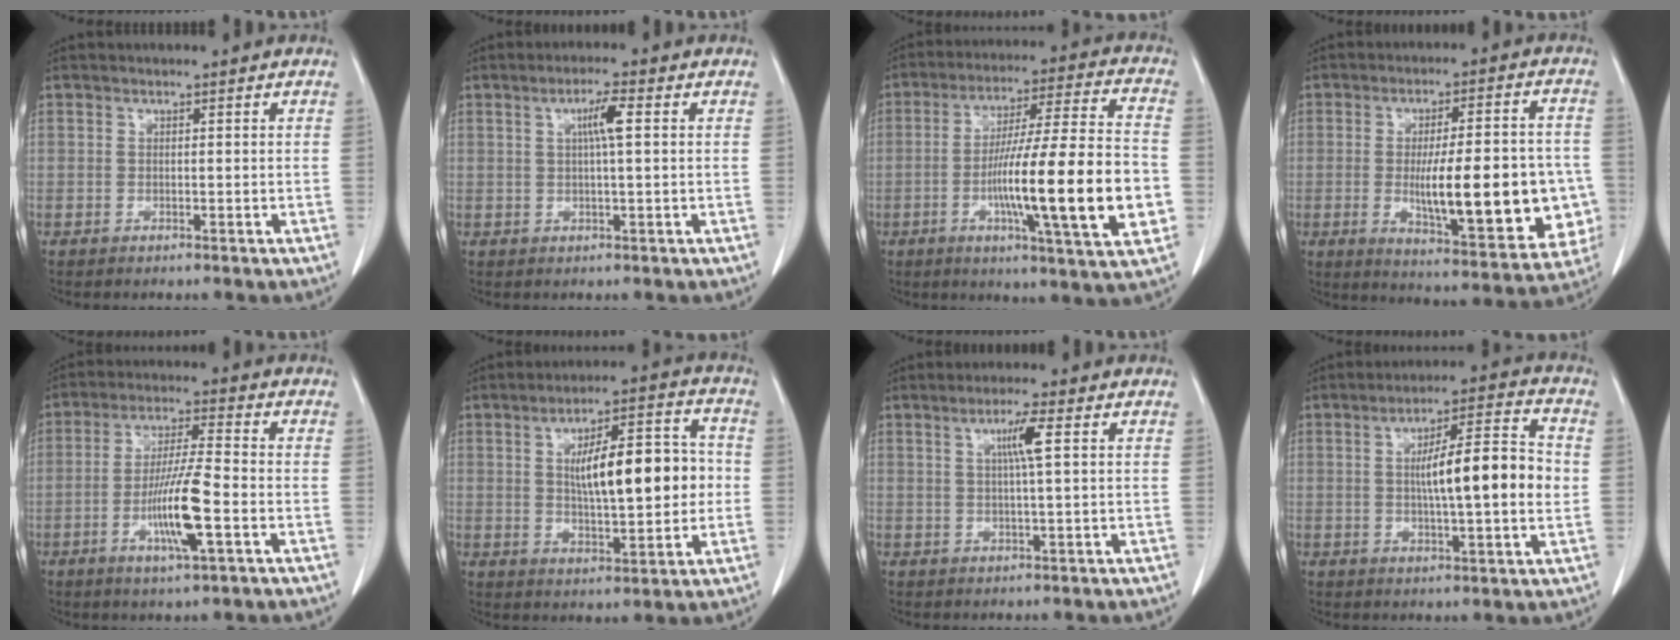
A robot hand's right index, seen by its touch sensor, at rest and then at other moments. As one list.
[{"total": 3.9, "force": [1.0, 0.2, 3.7], "torque": [-0.067, 0.005, 0.015]}, {"total": 20.9, "force": [-4.5, 0.8, 20.4], "torque": [-0.307, -0.006, -0.070]}, {"total": 19.8, "force": [-2.9, 4.9, 19.0], "torque": [-0.231, 0.008, -0.022]}, {"total": 10.5, "force": [-3.2, 0.6, 10.0], "torque": [-0.189, -0.010, -0.061]}, {"total": 13.8, "force": [0.8, 3.9, 13.2], "torque": [-0.205, 0.025, 0.018]}, {"total": 4.2, "force": [1.2, -0.5, 4.0], "torque": [-0.073, 0.000, 0.020]}, {"total": 12.9, "force": [0.4, 1.5, 12.8], "torque": [-0.201, 0.016, 0.001]}]